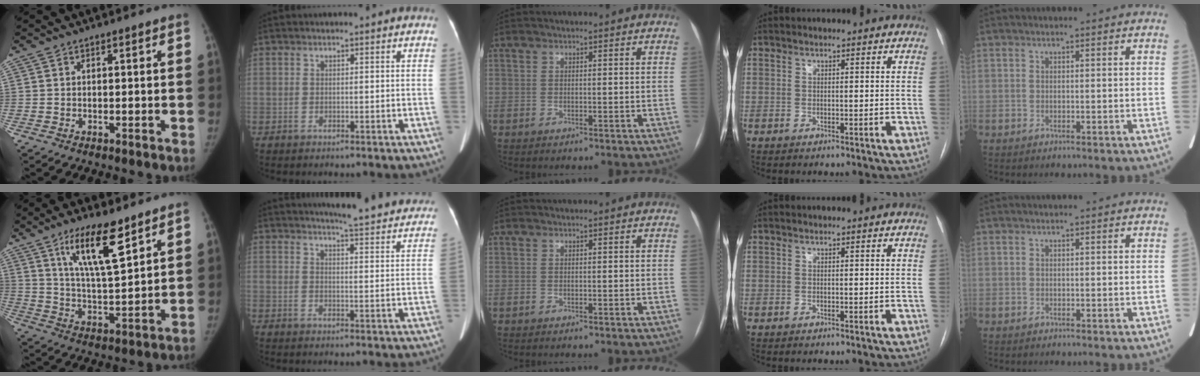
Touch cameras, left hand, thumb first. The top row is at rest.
{"thumb": {"total": 12.7, "force": [7.6, 3.1, 9.7], "torque": [-0.158, -0.044, 0.142]}, "index": {"total": 18.8, "force": [17.7, 1.7, 6.2], "torque": [-0.074, -0.049, 0.199]}}